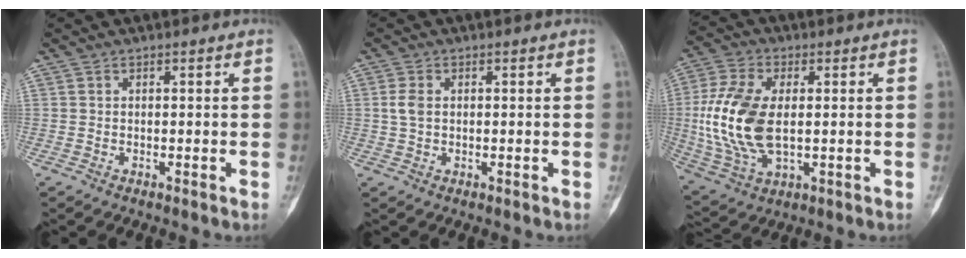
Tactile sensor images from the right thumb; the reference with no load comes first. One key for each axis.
{"total": 2.8, "fx": 0.5, "fy": 1.8, "fz": 2.1, "tx": -0.048, "ty": 0.002, "tz": 0.009}
{"total": 16.4, "fx": 0.5, "fy": 9.1, "fz": 13.6, "tx": -0.298, "ty": -0.005, "tz": 0.016}